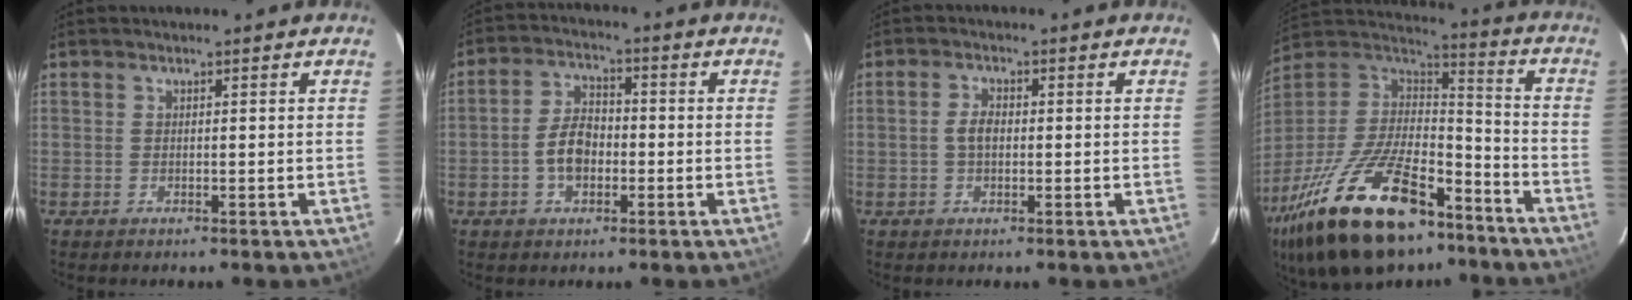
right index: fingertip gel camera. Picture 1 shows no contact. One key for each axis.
{"total": 6.5, "fx": -1.7, "fy": 4.0, "fz": 4.8, "tx": -0.095, "ty": 0.014, "tz": -0.026}
{"total": 2.9, "fx": -0.2, "fy": 1.8, "fz": 2.3, "tx": -0.048, "ty": 0.006, "tz": -0.002}
{"total": 31.5, "fx": -19.8, "fy": 13.4, "fz": 20.5, "tx": -0.408, "ty": -0.025, "tz": -0.315}